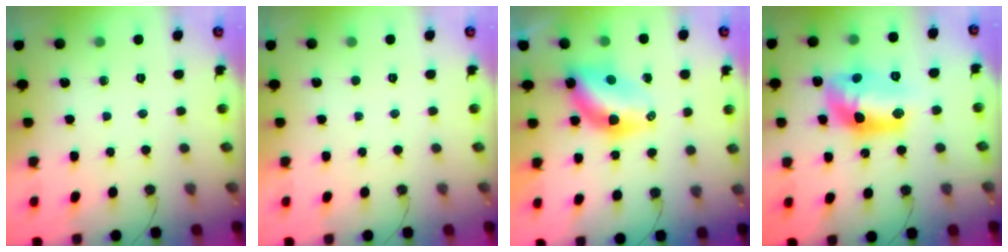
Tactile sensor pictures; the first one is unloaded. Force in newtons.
{"total": 0.0}
{"total": 9.1, "press": 9.1, "slide": 0.7}
{"total": 13.5, "press": 13.5, "slide": 1.0}